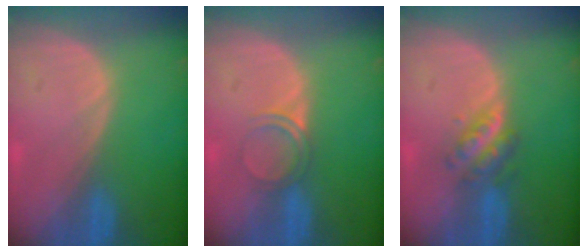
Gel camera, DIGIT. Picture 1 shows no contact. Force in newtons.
{"total": 2.9, "press": 2.6, "slide": 1.1}
{"total": 4.7, "press": 4.3, "slide": 2.0}